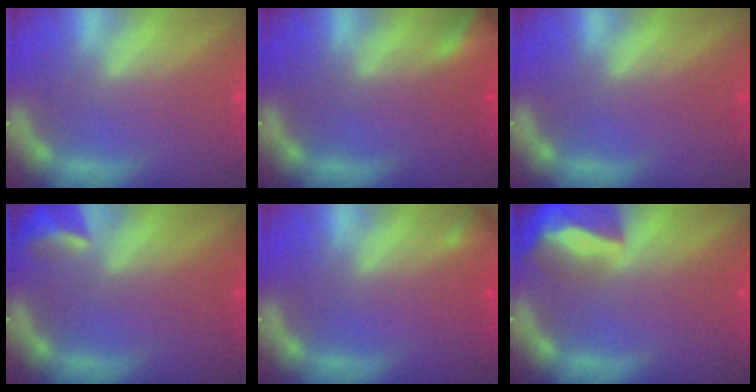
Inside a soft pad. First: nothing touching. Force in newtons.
{"total": 2.9}
{"total": 0.0}
{"total": 2.9}
{"total": 0.9}
{"total": 9.0}